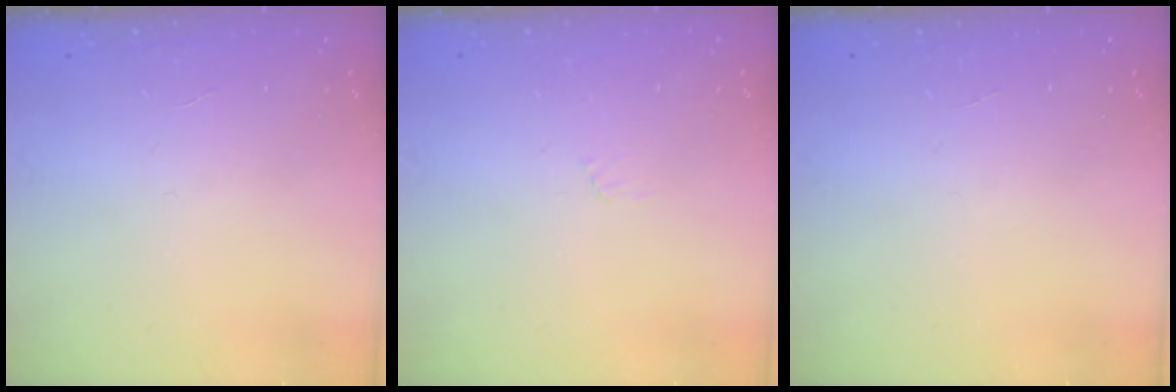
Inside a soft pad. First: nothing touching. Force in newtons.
{"total": 2.7, "press": 2.7, "slide": 0.2}
{"total": 0.0}